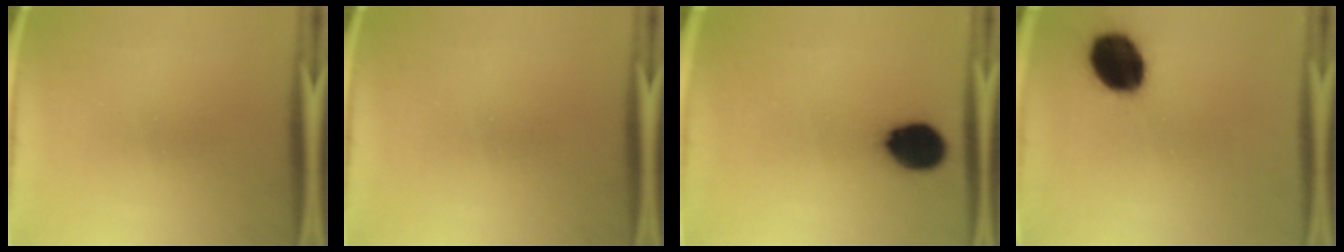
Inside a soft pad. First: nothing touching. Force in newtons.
{"total": 0.0}
{"total": 11.9}
{"total": 15.5}